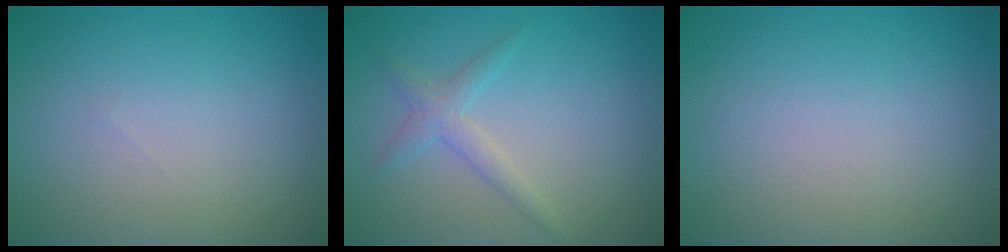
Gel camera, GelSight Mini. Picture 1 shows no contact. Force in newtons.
{"total": 2.0, "press": 2.0, "slide": 0.0}
{"total": 0.0}